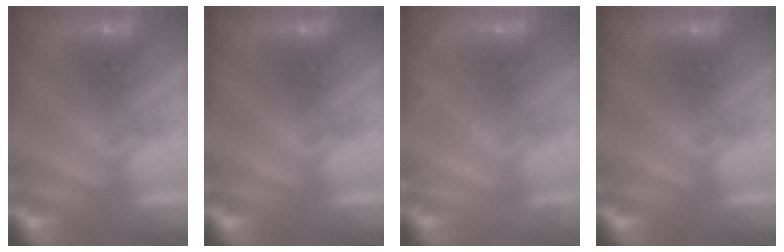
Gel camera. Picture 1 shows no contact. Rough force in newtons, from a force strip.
{"total": 0.0}
{"total": 1.8}
{"total": 0.0}